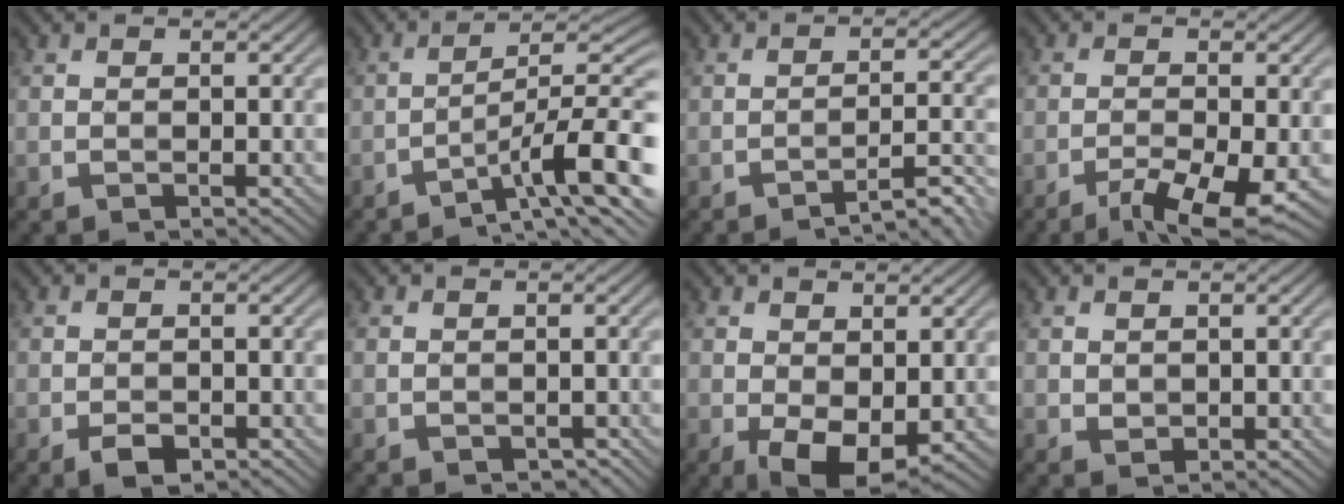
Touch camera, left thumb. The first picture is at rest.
{"total": 11.0, "force": [-5.8, 2.2, 9.1], "torque": [-0.137, 0.018, -0.097]}
{"total": 4.9, "force": [-3.9, 0.4, 3.0], "torque": [-0.048, 0.022, -0.061]}
{"total": 6.2, "force": [-3.7, 1.3, 4.7], "torque": [-0.085, -0.010, -0.060]}
{"total": 2.4, "force": [-1.3, 1.3, 1.5], "torque": [-0.027, -0.005, -0.023]}
{"total": 0.9, "force": [-0.2, 0.8, 0.3], "torque": [-0.006, -0.007, -0.003]}
{"total": 6.0, "force": [-0.9, 3.5, 4.7], "torque": [-0.095, -0.013, -0.014]}
{"total": 1.1, "force": [0.5, 0.8, 0.5], "torque": [-0.012, -0.002, 0.016]}